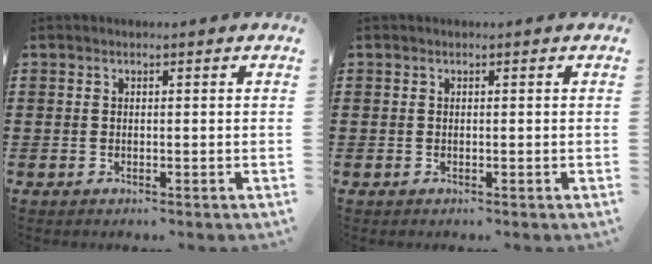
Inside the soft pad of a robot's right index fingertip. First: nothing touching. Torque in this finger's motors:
{"motor_torque": [-0.33, 1.03, 0.00, 0.00]}